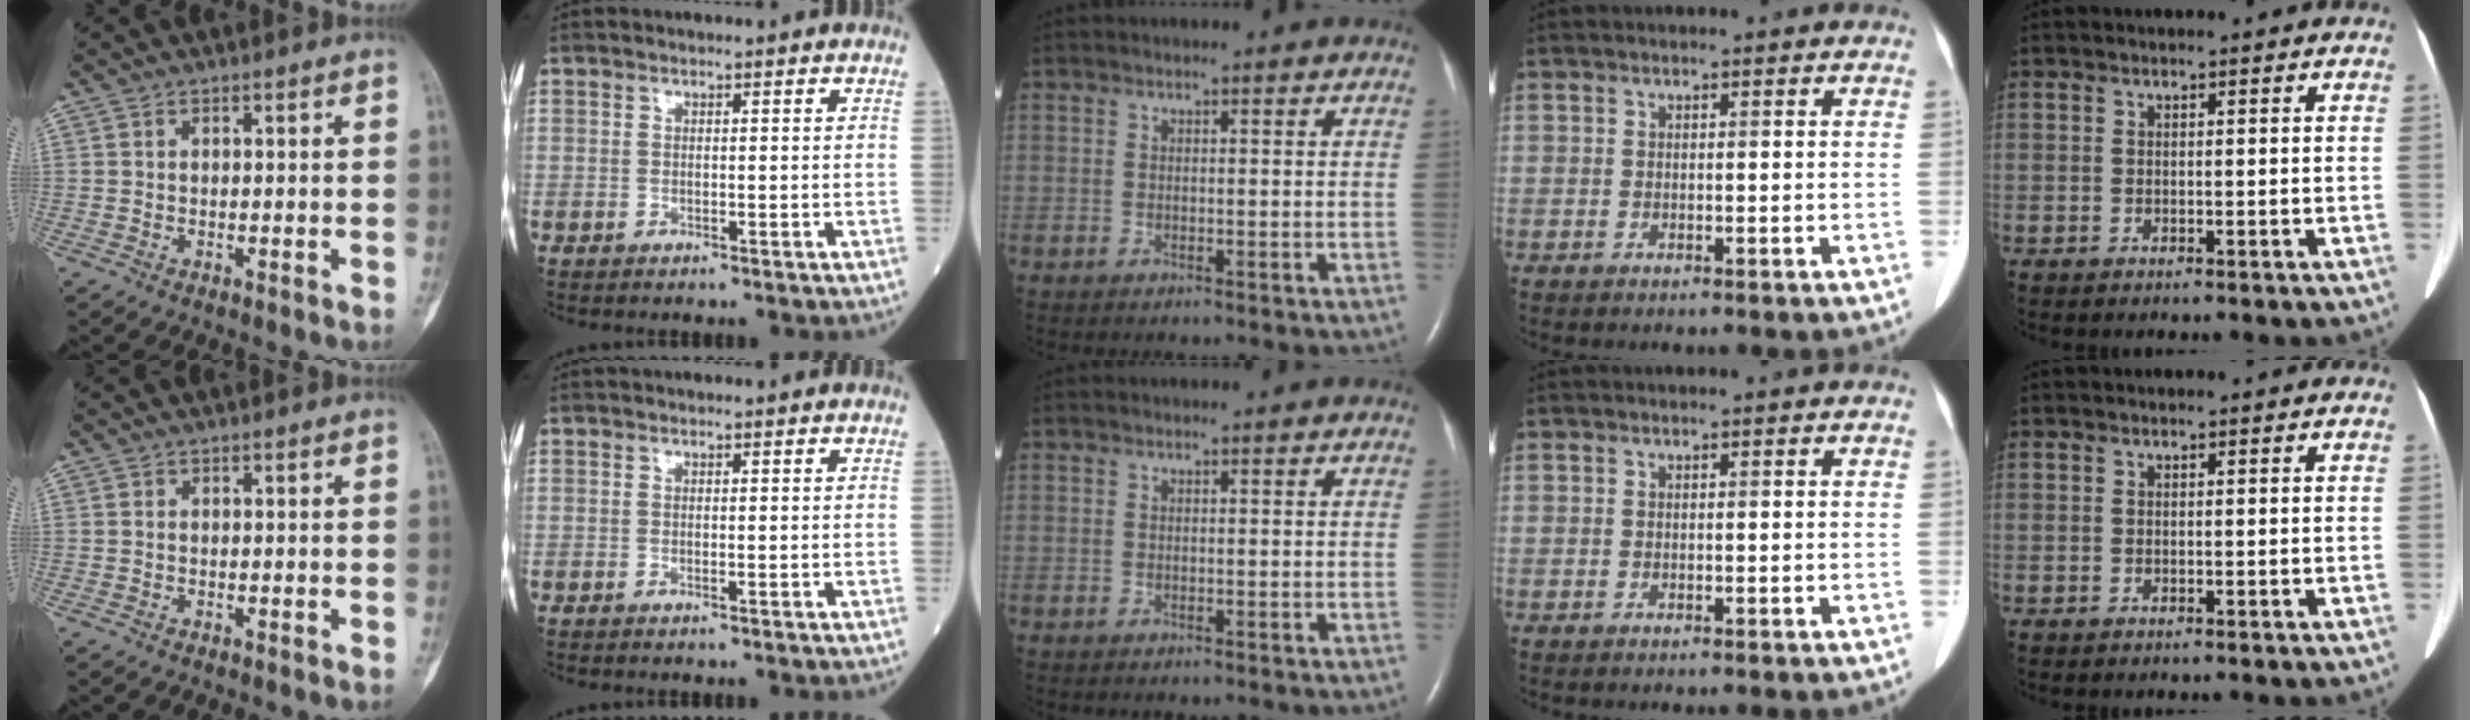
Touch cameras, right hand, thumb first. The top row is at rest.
{}